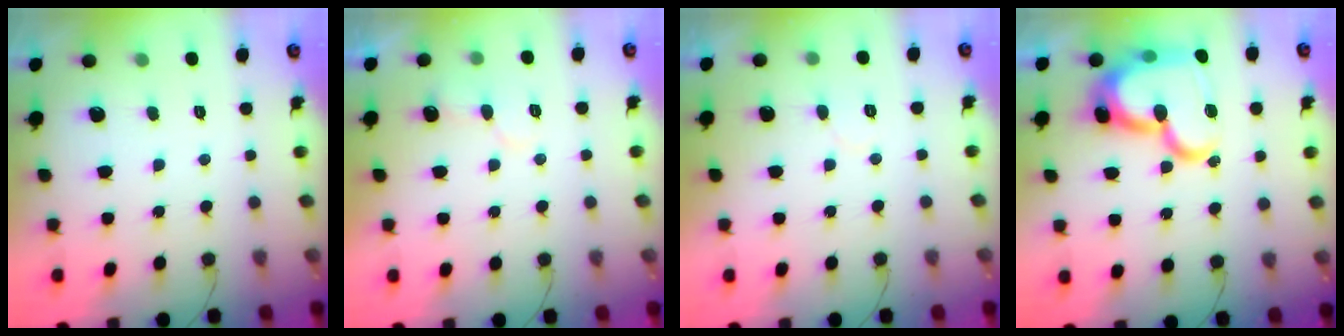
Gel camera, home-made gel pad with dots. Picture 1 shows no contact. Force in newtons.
{"total": 6.5, "press": 6.5, "slide": 0.4}
{"total": 3.7, "press": 3.7, "slide": 0.4}
{"total": 24.7, "press": 24.7, "slide": 2.1}